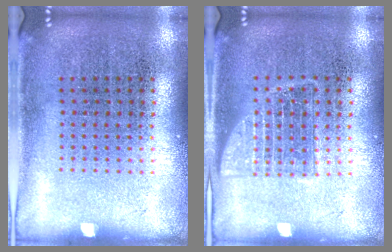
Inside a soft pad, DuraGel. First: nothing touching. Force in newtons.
{"total": 1.0, "press": 1.0, "slide": 0.2}